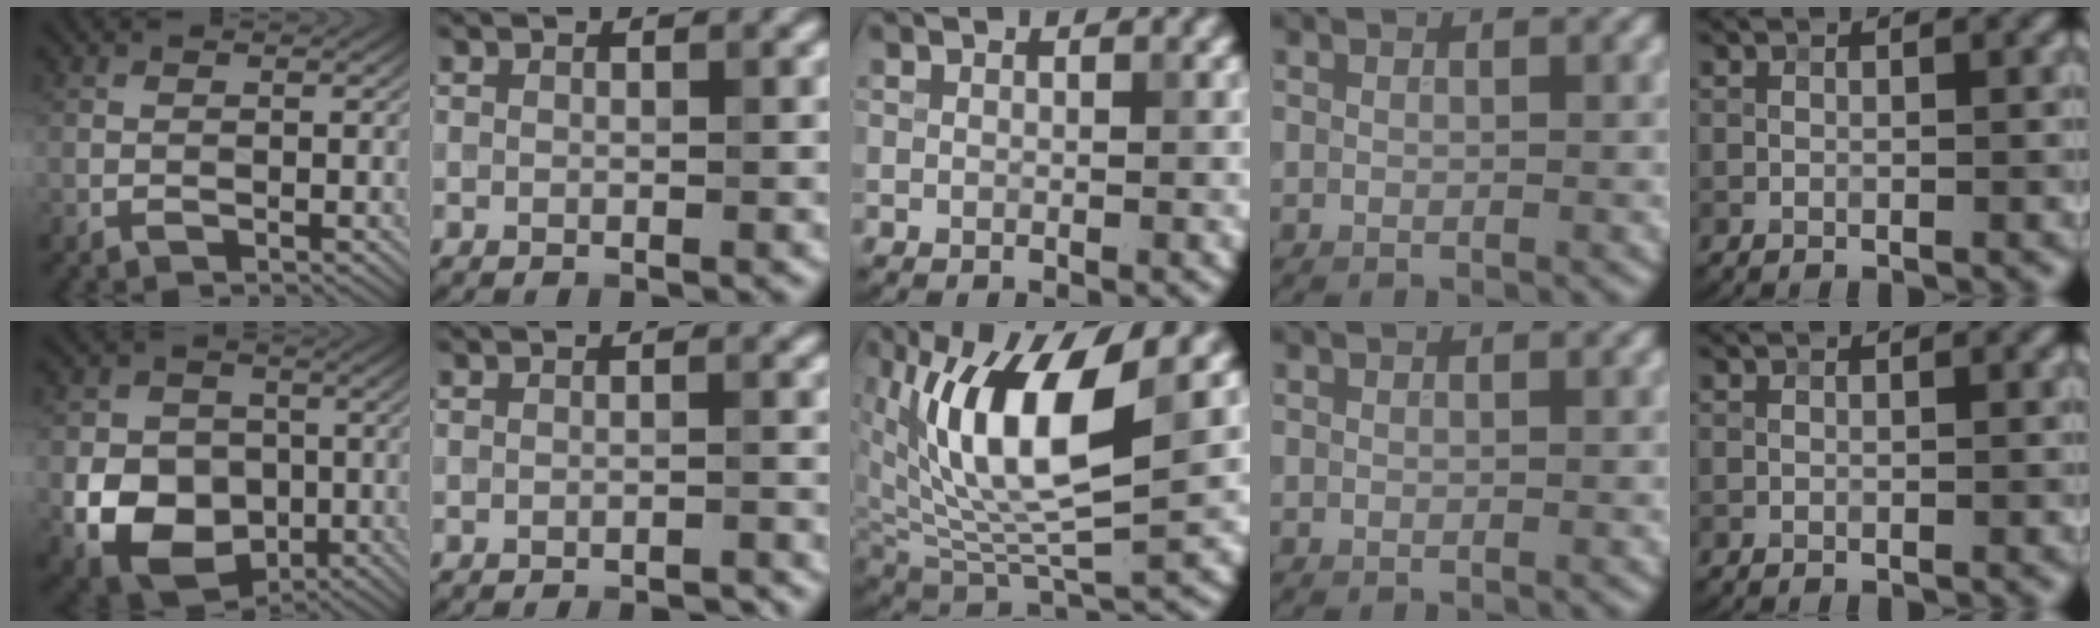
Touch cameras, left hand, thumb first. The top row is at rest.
{"thumb": {"total": 10.6, "force": [-2.0, 8.9, 5.4], "torque": [-0.125, -0.040, -0.037]}, "index": {"total": 2.7, "force": [-2.5, 0.5, 1.0], "torque": [-0.006, 0.002, -0.033]}, "middle": {"total": 10.0, "force": [3.0, 3.8, 8.7], "torque": [-0.166, -0.007, 0.056]}}